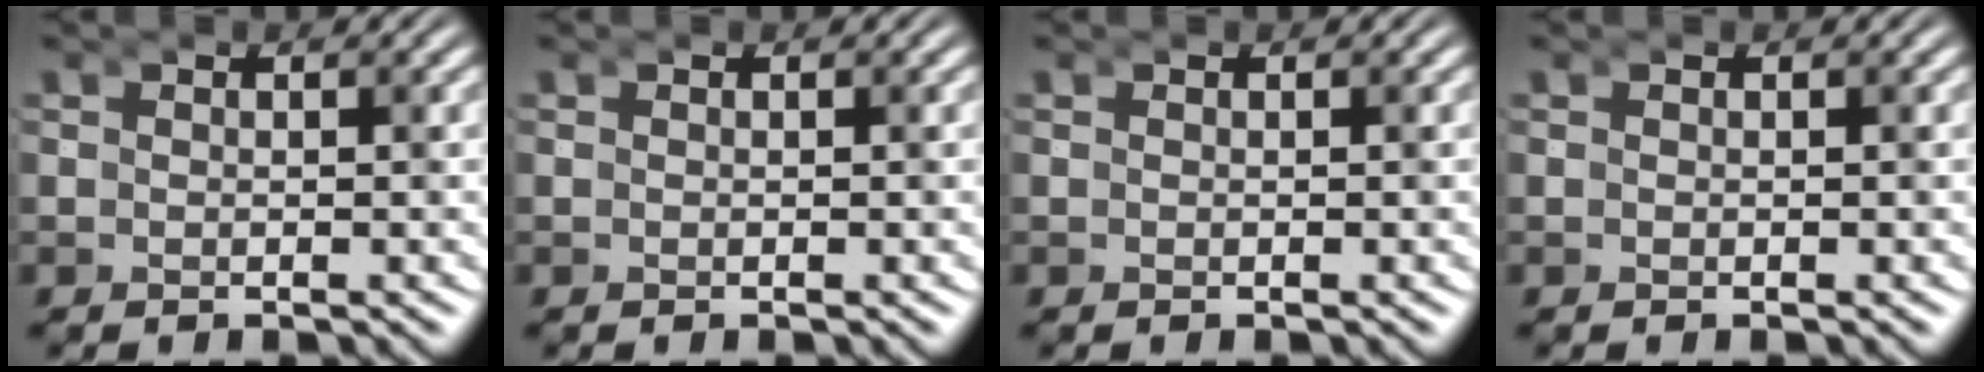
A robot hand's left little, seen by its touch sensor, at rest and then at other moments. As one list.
[{"total": 0.0}, {"total": 0.0}, {"total": 0.0}]